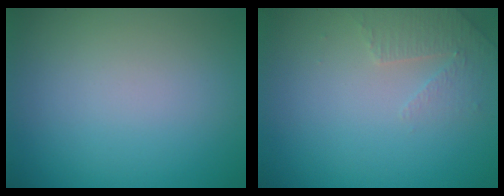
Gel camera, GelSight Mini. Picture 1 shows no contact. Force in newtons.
{"total": 1.9, "press": 1.8, "slide": 0.5}